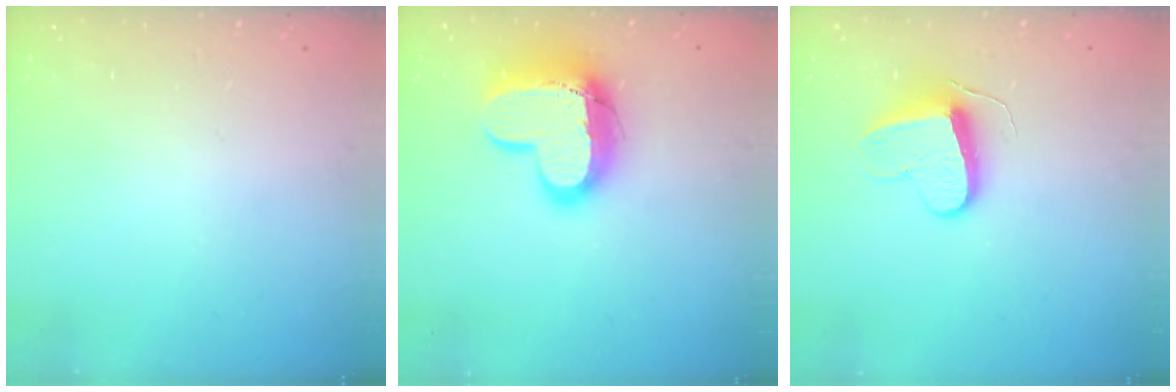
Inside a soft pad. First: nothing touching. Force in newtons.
{"total": 17.4, "press": 17.3, "slide": 1.3}
{"total": 9.6, "press": 9.5, "slide": 0.6}